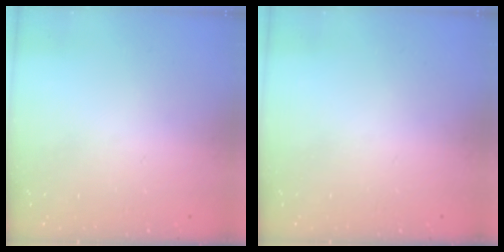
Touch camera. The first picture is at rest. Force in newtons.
{"total": 0.0}